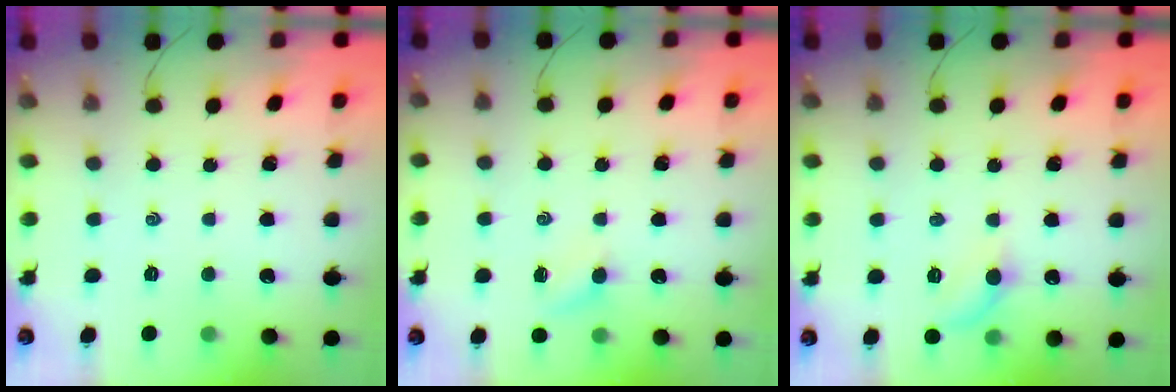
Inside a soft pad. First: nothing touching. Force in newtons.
{"total": 3.5, "press": 3.3, "slide": 1.1}
{"total": 6.2, "press": 6.1, "slide": 0.9}